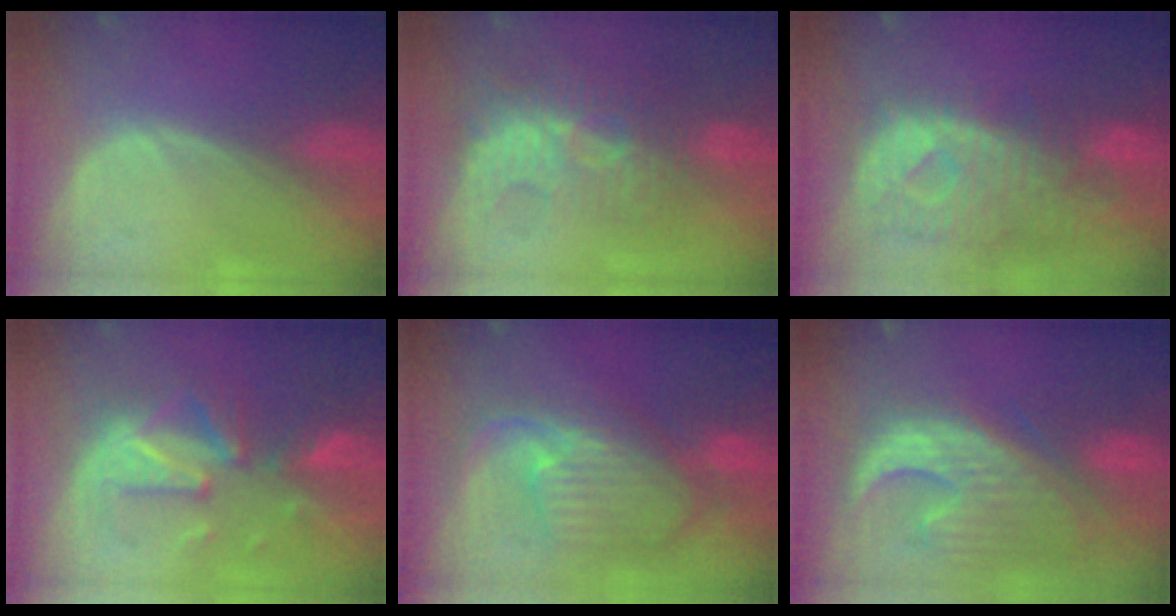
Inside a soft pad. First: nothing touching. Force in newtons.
{"total": 9.4, "press": 8.4, "slide": 4.3}
{"total": 11.5, "press": 10.0, "slide": 5.7}
{"total": 9.5, "press": 9.0, "slide": 3.0}
{"total": 10.5, "press": 9.4, "slide": 4.7}
{"total": 12.9, "press": 11.2, "slide": 6.4}